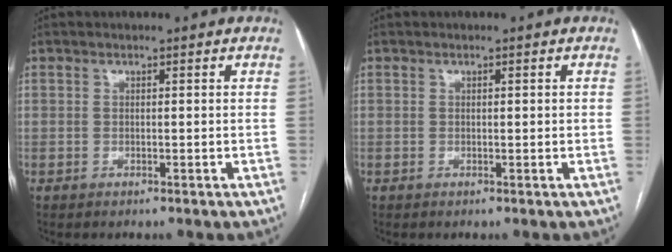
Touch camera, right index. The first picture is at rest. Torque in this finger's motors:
{"motor_torque": [-0.09, -0.06, -0.03, 0.00]}